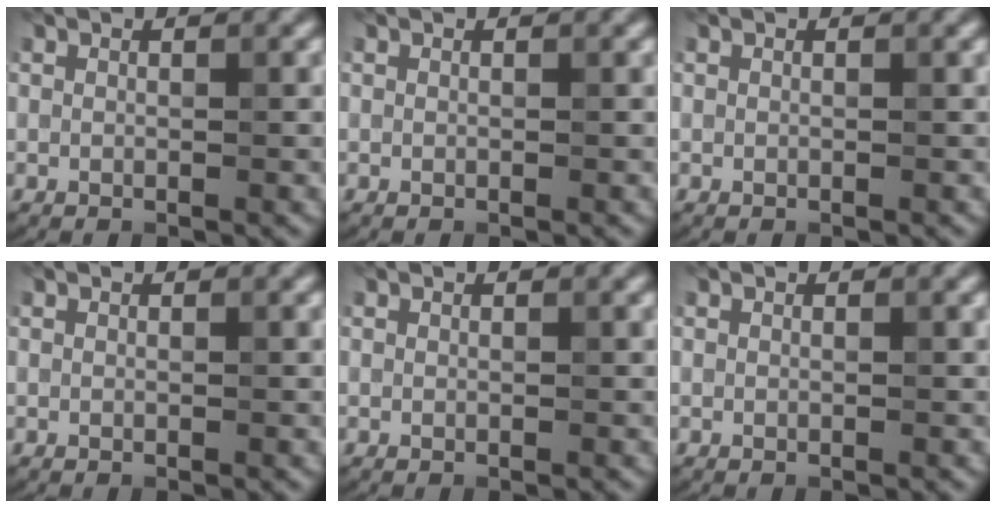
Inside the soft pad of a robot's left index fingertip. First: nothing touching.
{"total": 0.0}
{"total": 0.0}
{"total": 0.0}
{"total": 0.0}
{"total": 0.0}